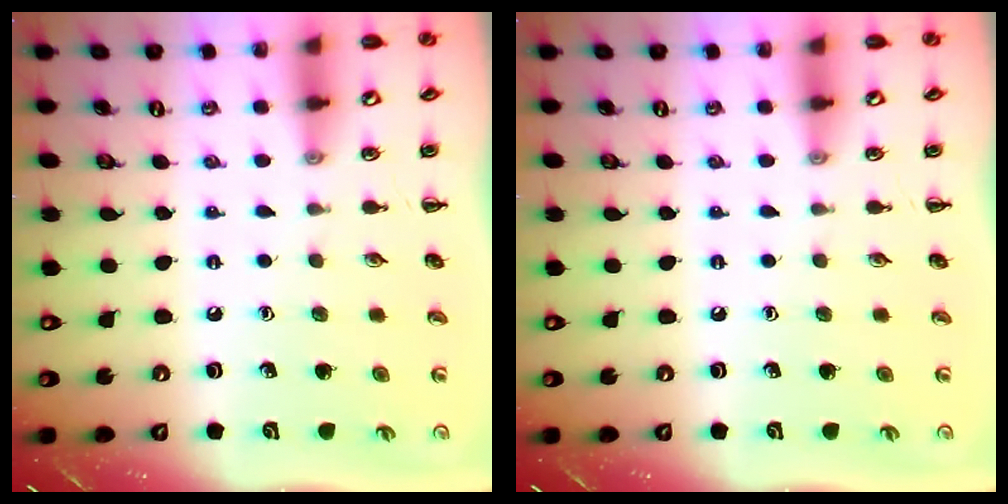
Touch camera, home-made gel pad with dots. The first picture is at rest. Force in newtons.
{"total": 0.0}